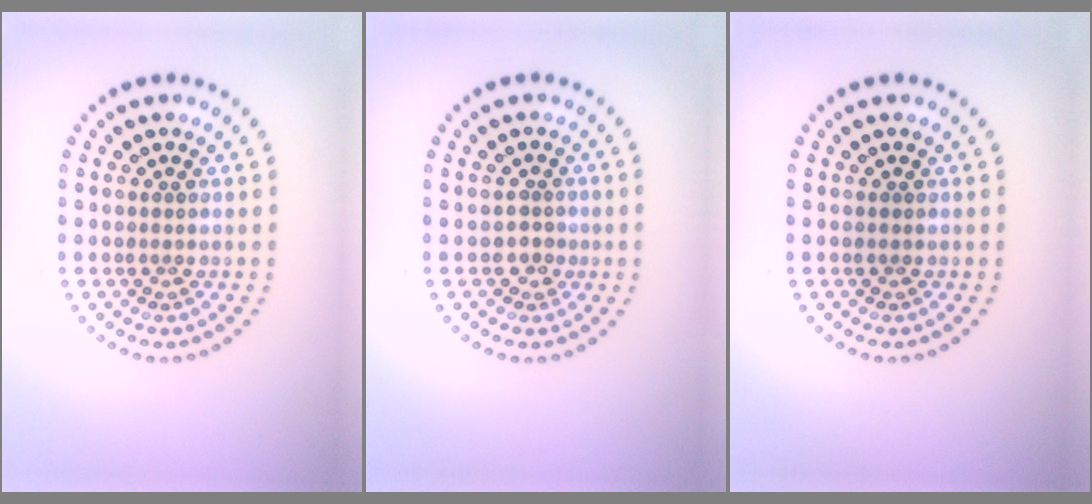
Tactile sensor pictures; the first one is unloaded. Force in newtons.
{"total": 1.2, "press": 0.9, "slide": 0.8}
{"total": 0.0}